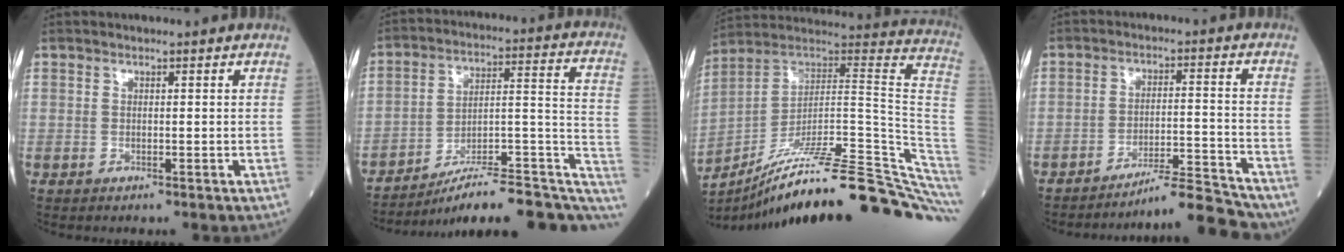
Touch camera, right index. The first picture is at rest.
{"total": 18.3, "force": [-13.1, 5.0, 11.7], "torque": [-0.105, 0.065, -0.182]}
{"total": 32.5, "force": [-25.1, 1.1, 20.5], "torque": [-0.170, 0.016, -0.362]}
{"total": 8.7, "force": [-8.5, -1.5, 0.8], "torque": [0.001, 0.019, -0.142]}